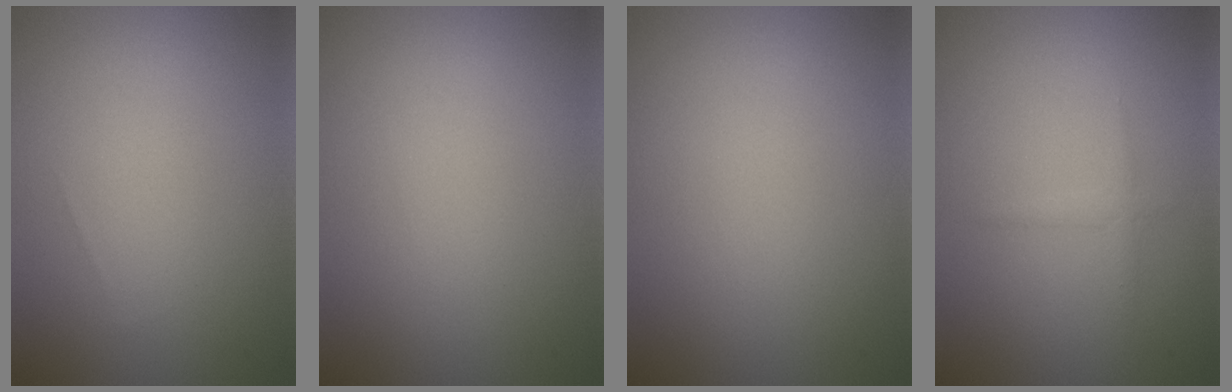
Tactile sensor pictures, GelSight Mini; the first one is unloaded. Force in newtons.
{"total": 0.0}
{"total": 0.0}
{"total": 0.9, "press": 0.9, "slide": 0.0}